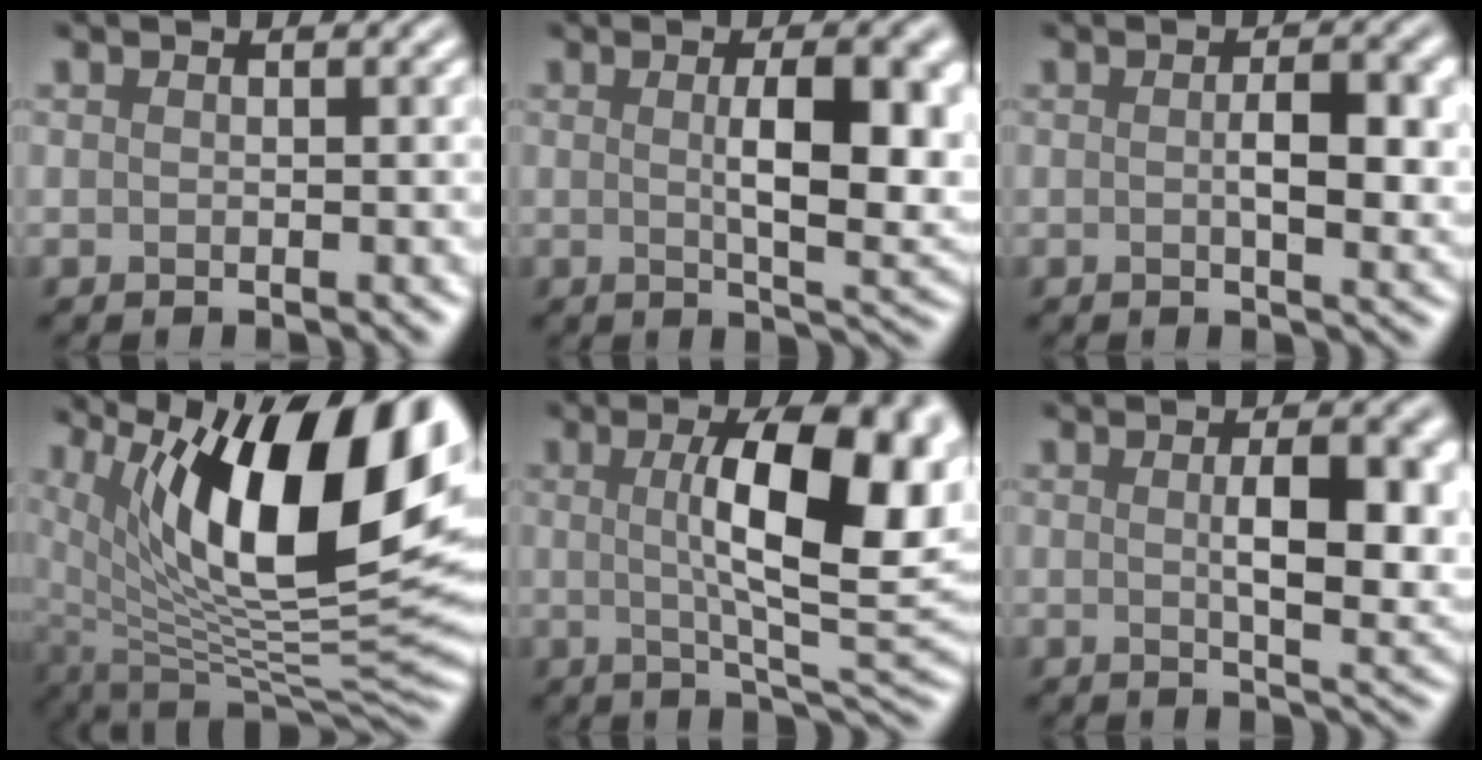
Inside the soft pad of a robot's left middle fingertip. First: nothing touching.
{"total": 7.9, "force": [0.5, 2.3, 7.5], "torque": [-0.111, -0.003, 0.013]}
{"total": 4.8, "force": [0.0, 1.7, 4.4], "torque": [-0.076, -0.001, 0.001]}
{"total": 16.5, "force": [6.4, 6.2, 14.0], "torque": [-0.206, 0.003, 0.104]}
{"total": 11.3, "force": [1.5, 3.1, 10.7], "torque": [-0.147, 0.009, 0.025]}
{"total": 6.8, "force": [0.4, 2.2, 6.4], "torque": [-0.095, -0.005, 0.010]}